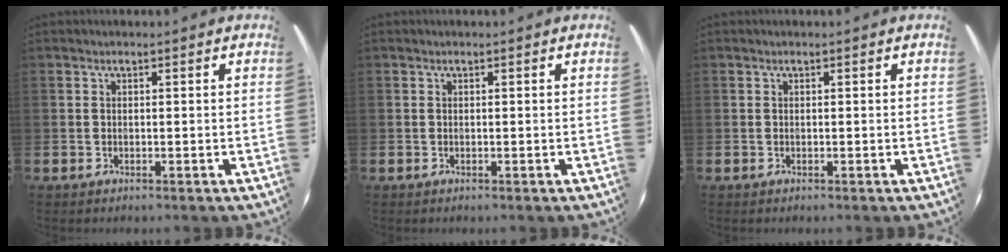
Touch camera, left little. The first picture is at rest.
{"total": 0.0}
{"total": 0.0}